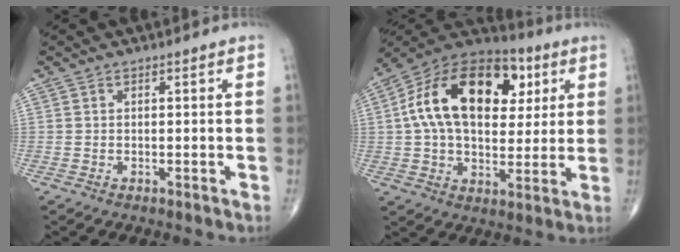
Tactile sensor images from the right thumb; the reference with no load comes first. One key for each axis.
{"total": 23.7, "fx": 5.8, "fy": 14.5, "fz": 17.8, "tx": -0.283, "ty": 0.014, "tz": 0.086}